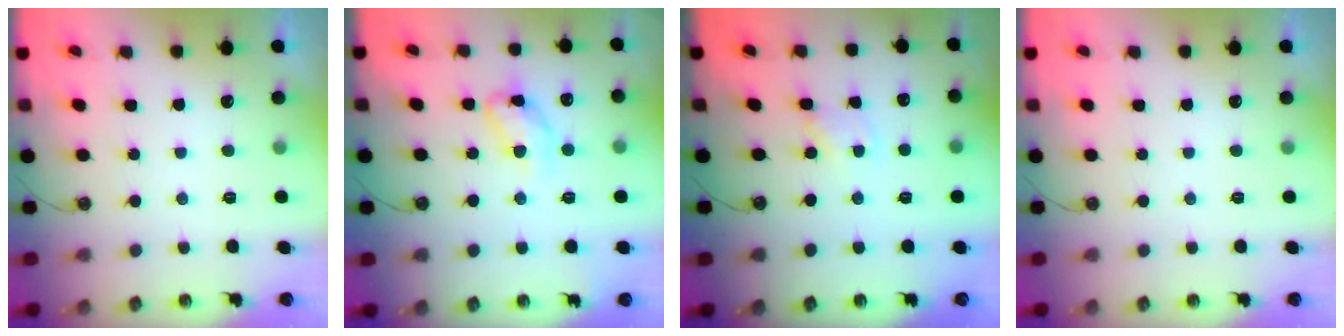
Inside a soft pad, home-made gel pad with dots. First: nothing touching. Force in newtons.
{"total": 12.0, "press": 12.0, "slide": 0.8}
{"total": 1.1, "press": 1.0, "slide": 0.1}
{"total": 0.0}